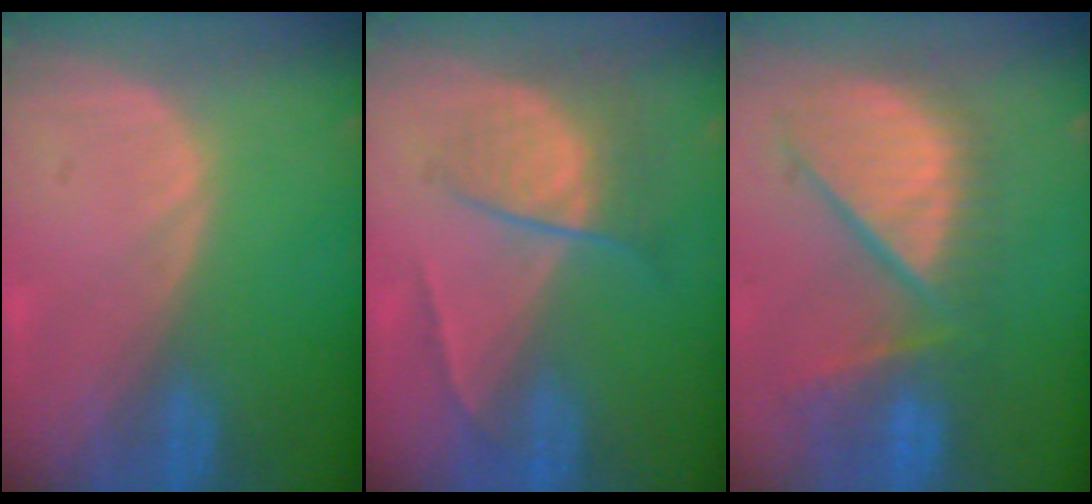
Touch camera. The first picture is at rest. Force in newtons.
{"total": 6.8, "press": 6.0, "slide": 3.2}
{"total": 11.5, "press": 10.4, "slide": 5.0}